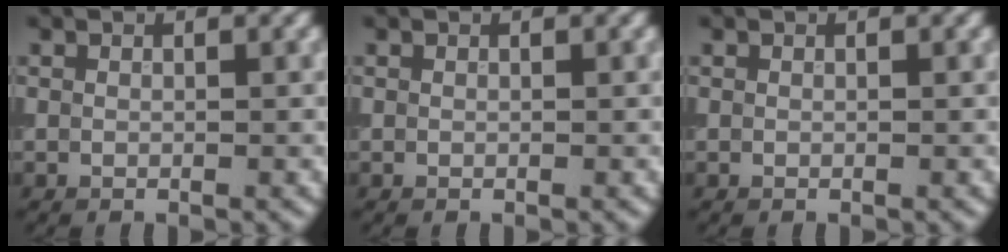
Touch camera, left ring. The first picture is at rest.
{"total": 0.0}
{"total": 0.0}